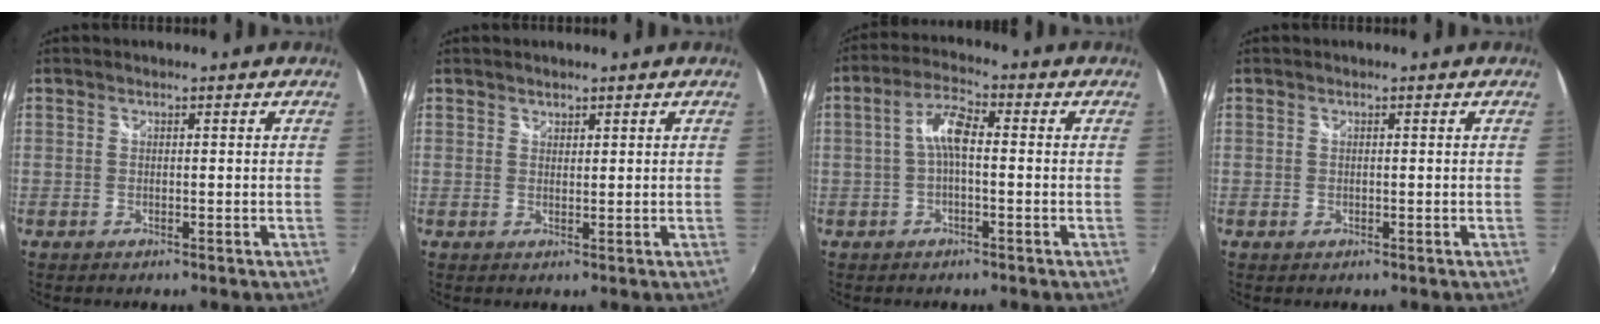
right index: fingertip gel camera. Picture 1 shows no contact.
{"total": 1.1, "force": [0.9, 0.6, 0.0], "torque": [0.002, 0.001, 0.016]}
{"total": 5.5, "force": [-0.4, 1.8, 5.2], "torque": [-0.107, 0.018, -0.009]}
{"total": 0.0}